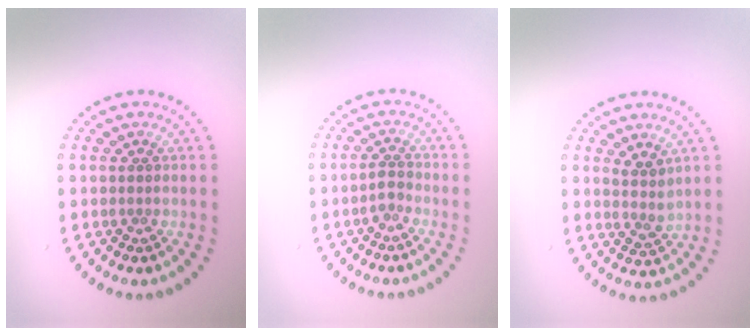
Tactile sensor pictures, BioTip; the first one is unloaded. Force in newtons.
{"total": 1.3, "press": 1.1, "slide": 0.7}
{"total": 1.8, "press": 1.4, "slide": 1.1}